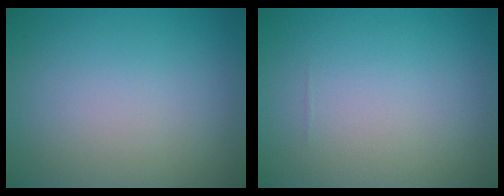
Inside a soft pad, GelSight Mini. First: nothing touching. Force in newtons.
{"total": 0.0}